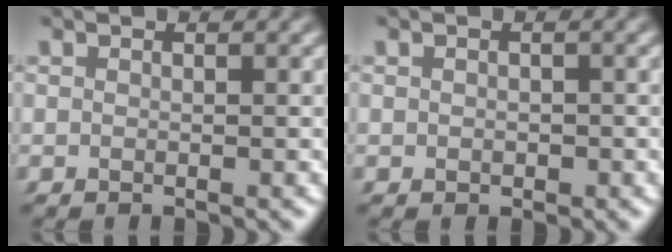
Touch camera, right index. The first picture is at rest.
{"total": 0.9, "force": [-0.3, 0.7, 0.3], "torque": [-0.011, -0.008, 0.000]}